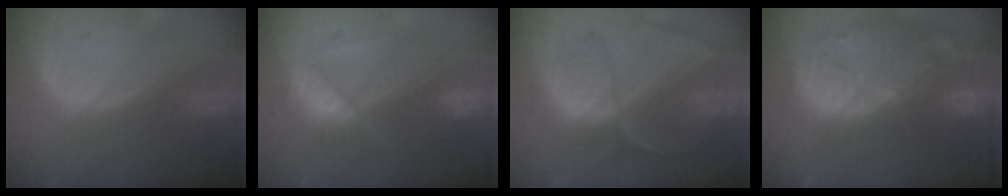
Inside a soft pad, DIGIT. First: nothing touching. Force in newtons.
{"total": 7.3, "press": 6.6, "slide": 3.3}
{"total": 8.7, "press": 7.5, "slide": 4.5}
{"total": 14.6, "press": 12.6, "slide": 7.3}